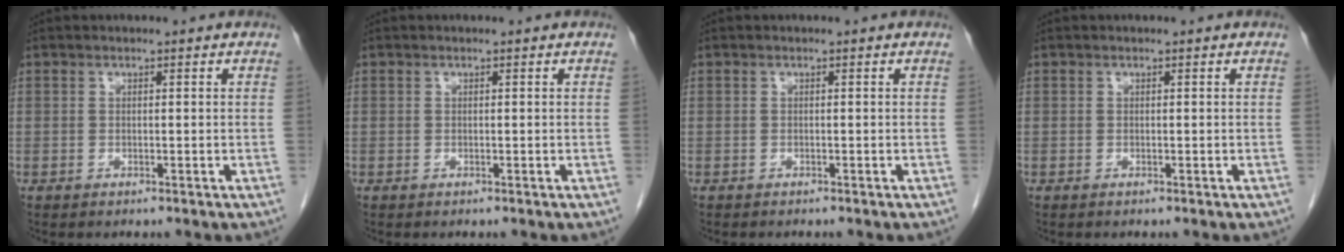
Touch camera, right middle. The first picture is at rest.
{"total": 0.0}
{"total": 0.5, "force": [-0.5, 0.2, 0.2], "torque": [-0.006, 0.000, -0.006]}
{"total": 0.0}